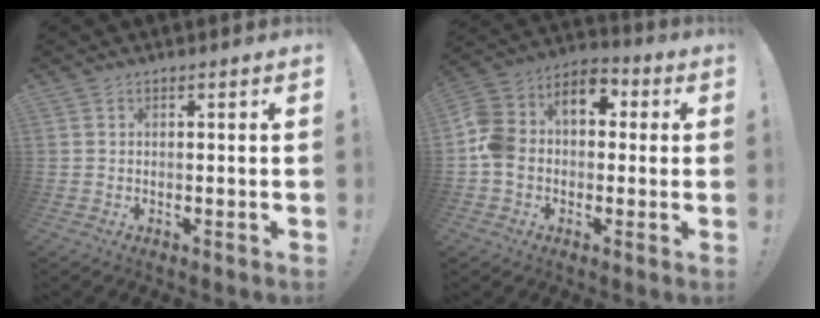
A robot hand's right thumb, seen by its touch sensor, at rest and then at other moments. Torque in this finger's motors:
{"motor_torque": [1.97, 1.63, 1.31, -0.25, 0.11]}